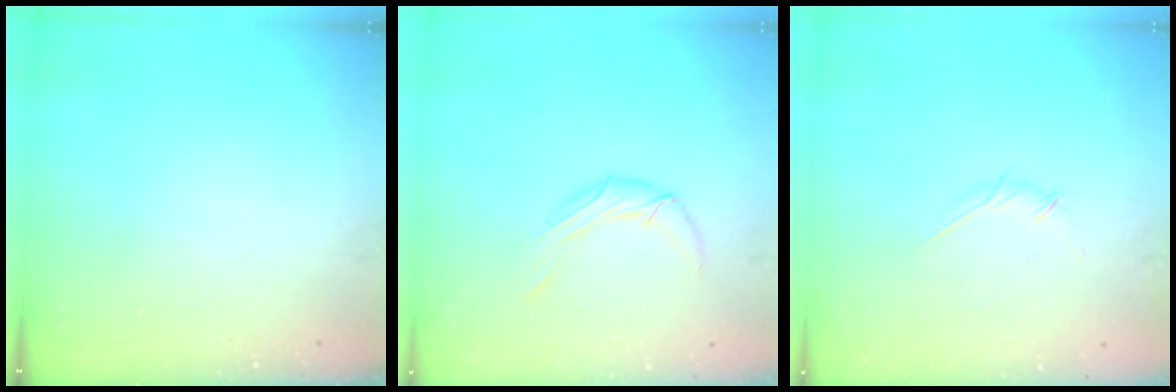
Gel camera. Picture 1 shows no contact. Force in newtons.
{"total": 8.2, "press": 8.2, "slide": 0.8}
{"total": 3.5, "press": 3.4, "slide": 0.9}